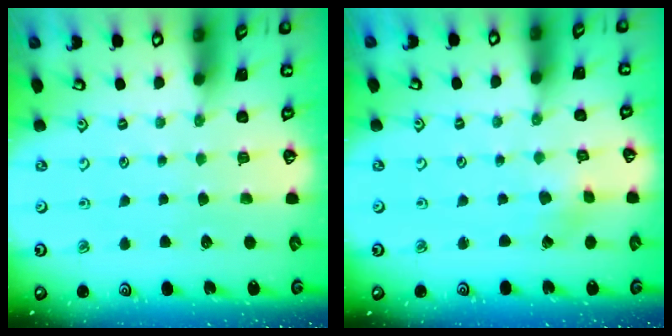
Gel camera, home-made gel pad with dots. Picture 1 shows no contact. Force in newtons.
{"total": 0.7, "press": 0.7, "slide": 0.1}